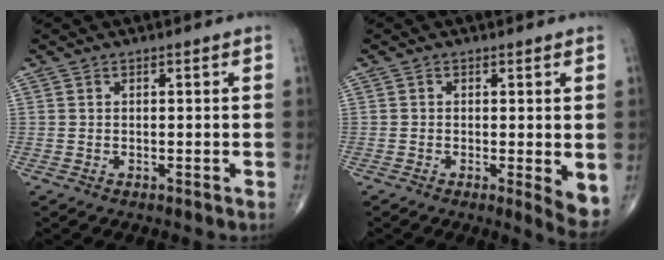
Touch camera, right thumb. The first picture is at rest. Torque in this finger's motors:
{"motor_torque": [-0.02, 0.47, 0.40, 0.24, 0.13]}